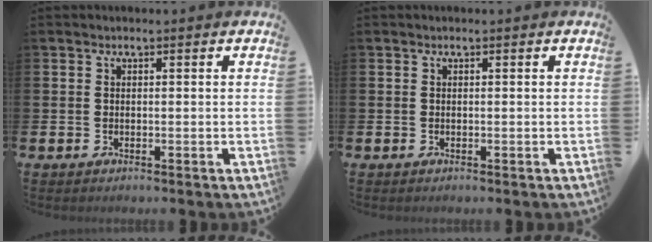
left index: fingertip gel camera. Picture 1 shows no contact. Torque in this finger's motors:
{"motor_torque": [0.00, 0.00, 0.01, 0.00]}